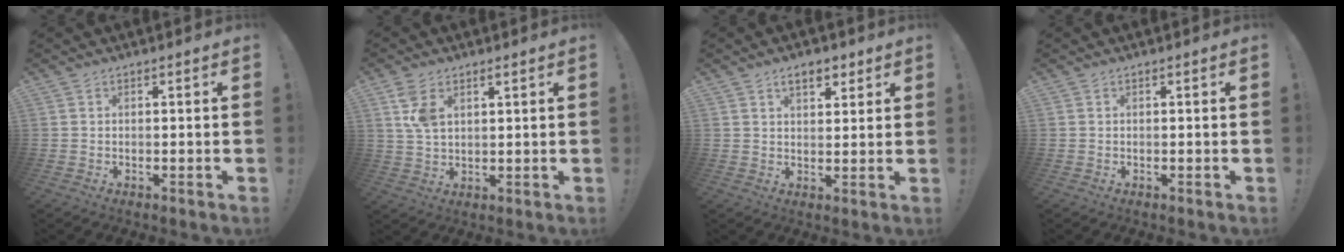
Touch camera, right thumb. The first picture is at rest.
{"total": 6.0, "force": [2.8, 3.2, 4.2], "torque": [-0.079, -0.004, 0.054]}
{"total": 5.8, "force": [3.3, 3.1, 3.5], "torque": [-0.041, -0.010, 0.056]}
{"total": 0.0}